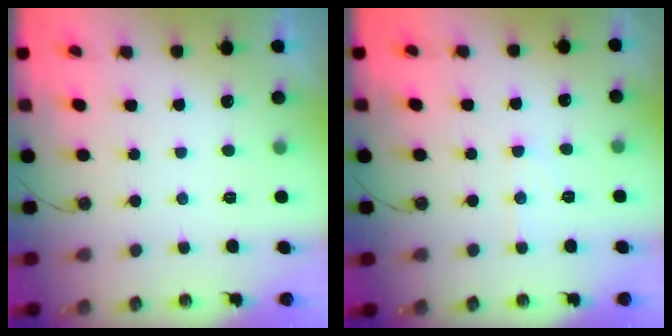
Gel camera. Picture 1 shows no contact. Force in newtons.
{"total": 5.5, "press": 5.5, "slide": 0.4}